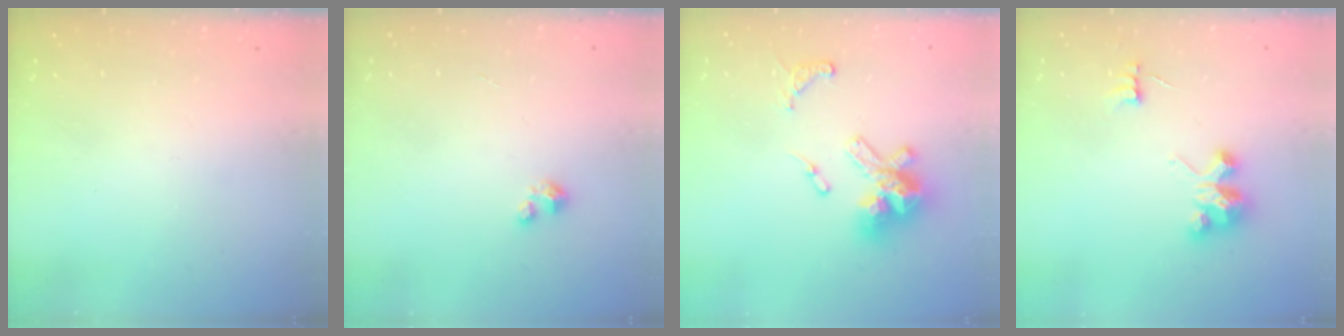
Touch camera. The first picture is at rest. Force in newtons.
{"total": 1.5, "press": 1.5, "slide": 0.1}
{"total": 15.9, "press": 15.9, "slide": 1.7}
{"total": 3.6, "press": 3.6, "slide": 0.0}